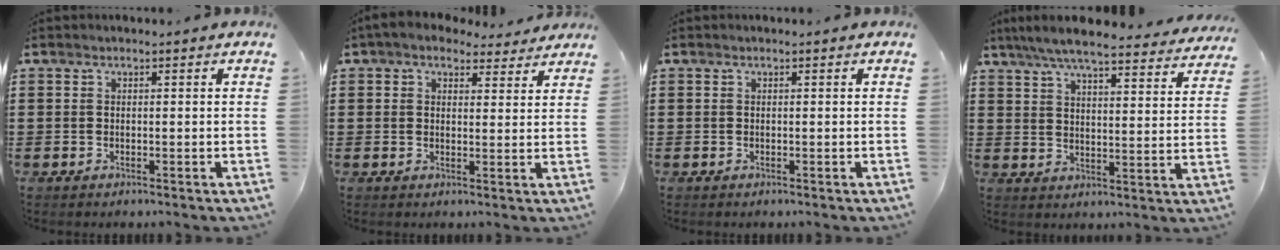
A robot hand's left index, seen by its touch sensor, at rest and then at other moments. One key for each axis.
{"total": 4.1, "fx": 3.5, "fy": 1.5, "fz": 1.4, "tx": -0.040, "ty": -0.009, "tz": 0.064}
{"total": 0.0}
{"total": 6.8, "fx": 6.1, "fy": 0.2, "fz": 3.0, "tx": -0.082, "ty": -0.032, "tz": 0.106}